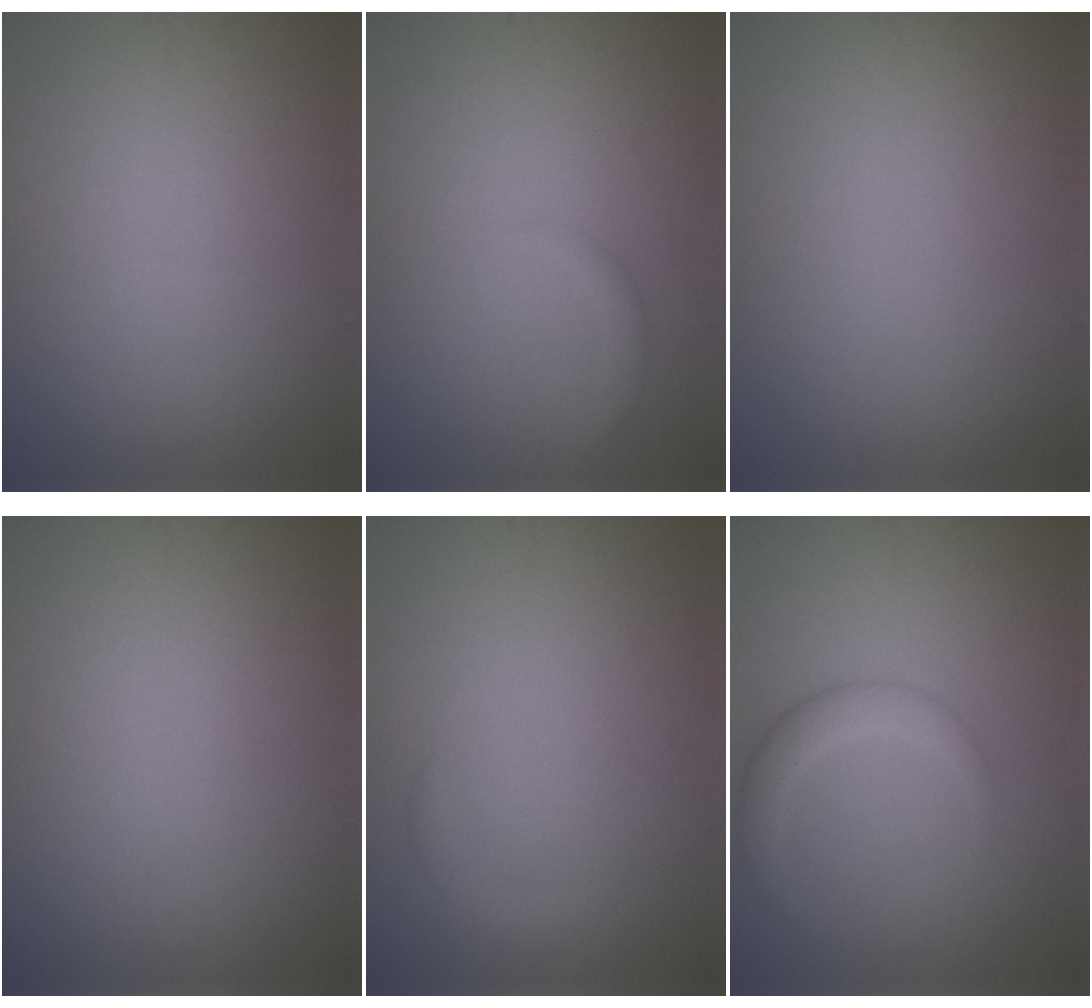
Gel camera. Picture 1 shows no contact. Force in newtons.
{"total": 1.1, "press": 1.1, "slide": 0.1}
{"total": 0.0}
{"total": 0.0}
{"total": 1.3, "press": 1.3, "slide": 0.1}
{"total": 2.4, "press": 2.4, "slide": 0.1}